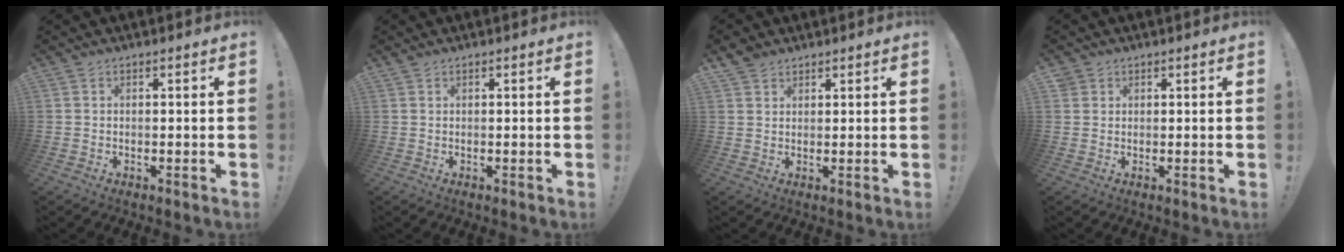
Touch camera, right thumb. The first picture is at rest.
{"total": 0.6, "force": [0.6, 0.2, 0.0], "torque": [0.008, -0.004, 0.010]}
{"total": 3.6, "force": [3.0, 2.0, 0.5], "torque": [-0.002, -0.019, 0.055]}
{"total": 2.0, "force": [1.3, 1.5, 0.2], "torque": [-0.002, -0.006, 0.024]}